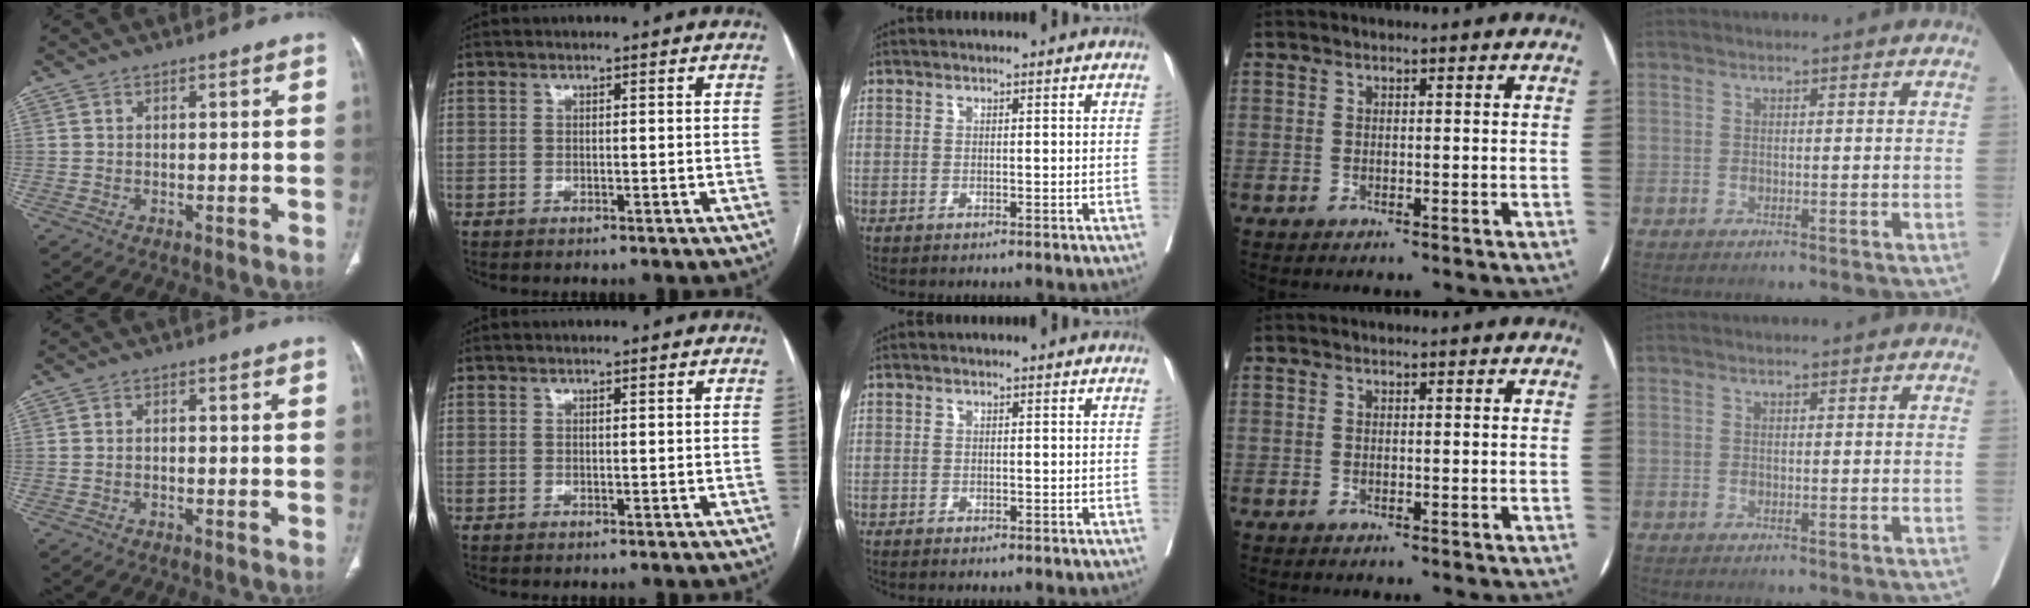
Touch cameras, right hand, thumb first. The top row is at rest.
{"thumb": {"total": 1.0, "force": [-0.4, 0.6, 0.6], "torque": [-0.010, 0.006, -0.009]}, "middle": {"total": 1.1, "force": [-0.7, 0.5, 0.7], "torque": [-0.014, -0.003, -0.006]}}